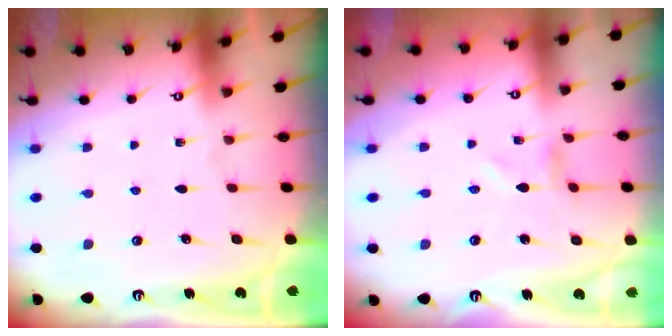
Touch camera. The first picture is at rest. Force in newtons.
{"total": 0.0}